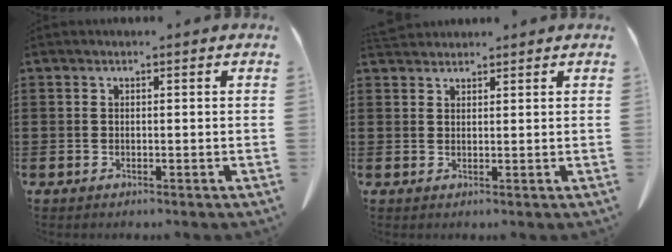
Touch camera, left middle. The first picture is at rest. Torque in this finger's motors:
{"motor_torque": [0.15, 0.12, 0.01, 0.03]}